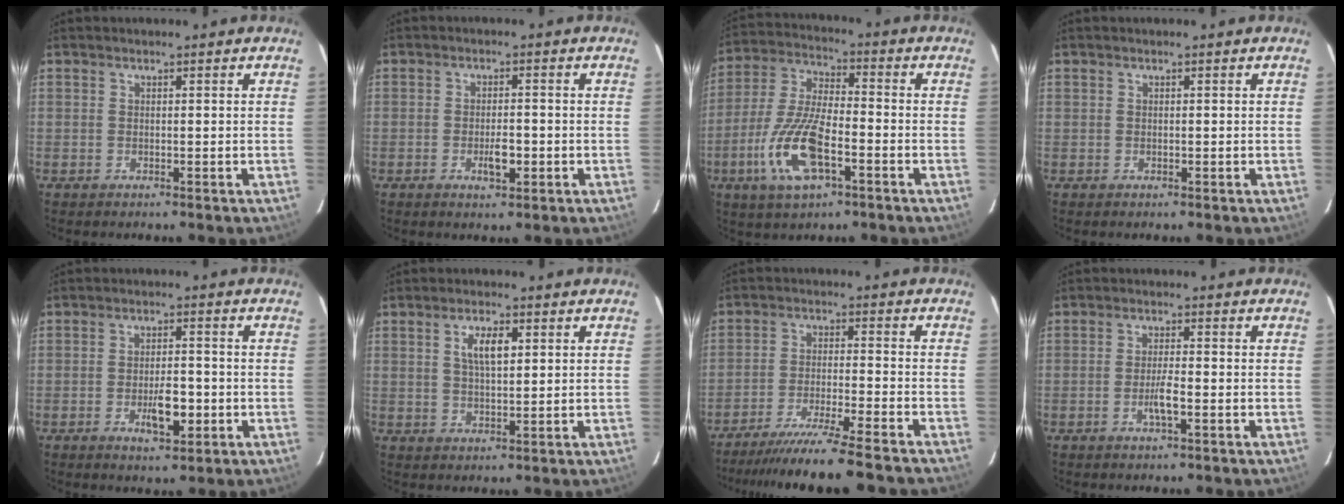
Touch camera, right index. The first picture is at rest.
{"total": 3.8, "force": [-1.3, 1.6, 3.2], "torque": [-0.059, -0.002, -0.019]}
{"total": 14.6, "force": [-5.7, 5.4, 12.3], "torque": [-0.268, -0.010, -0.108]}
{"total": 0.0}
{"total": 6.2, "force": [-2.1, 2.4, 5.3], "torque": [-0.097, -0.004, -0.028]}
{"total": 4.9, "force": [1.6, 1.8, 4.2], "torque": [-0.077, 0.006, 0.030]}
{"total": 15.7, "force": [-14.1, -0.8, 6.7], "torque": [-0.140, -0.030, -0.224]}
{"total": 3.4, "force": [-1.3, 0.5, 3.1], "torque": [-0.060, -0.002, -0.025]}